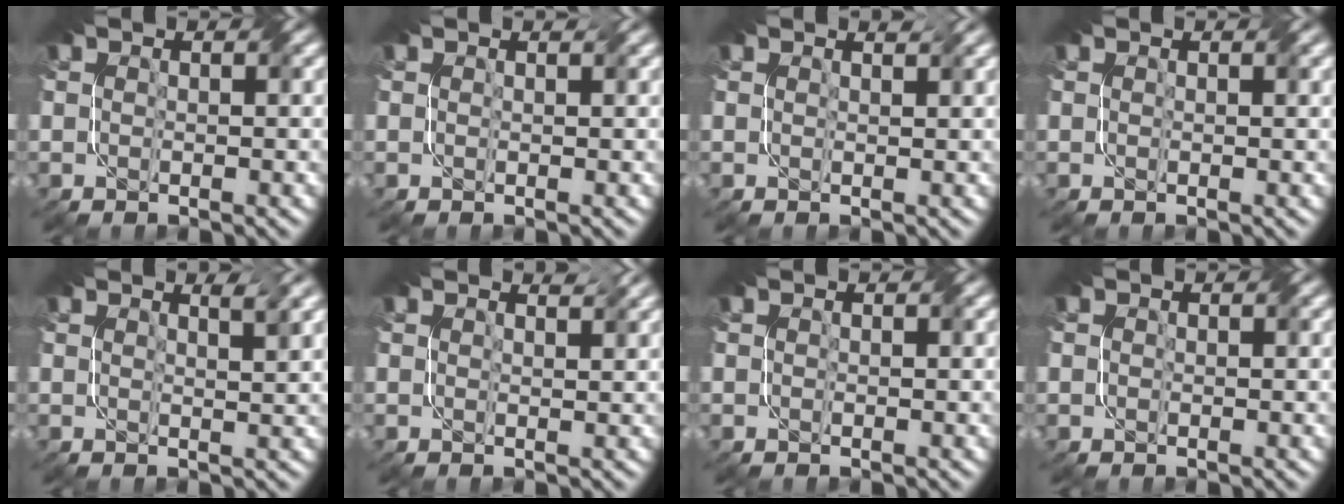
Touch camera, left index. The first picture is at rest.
{"total": 0.7, "force": [0.7, 0.0, 0.2], "torque": [-0.007, -0.004, 0.005]}
{"total": 0.9, "force": [0.9, 0.0, 0.2], "torque": [-0.008, -0.004, 0.009]}
{"total": 0.7, "force": [0.5, 0.1, 0.5], "torque": [-0.009, 0.001, 0.004]}
{"total": 2.0, "force": [1.3, 0.4, 1.5], "torque": [-0.015, 0.000, 0.014]}
{"total": 1.2, "force": [1.2, 0.1, 0.3], "torque": [-0.010, -0.004, 0.012]}
{"total": 0.0}
{"total": 0.5, "force": [0.1, 0.5, 0.1], "torque": [0.001, -0.004, 0.001]}